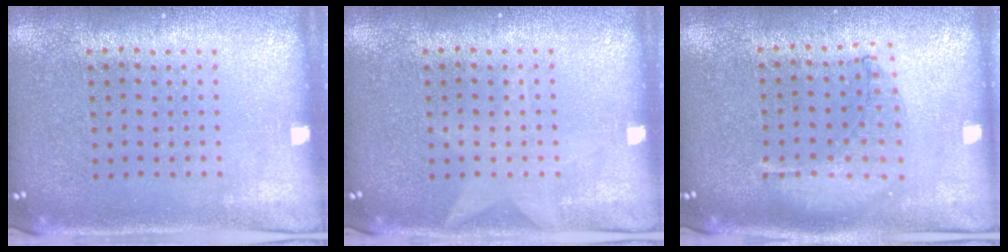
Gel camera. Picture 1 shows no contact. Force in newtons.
{"total": 0.9, "press": 0.9, "slide": 0.2}
{"total": 1.0, "press": 0.9, "slide": 0.3}